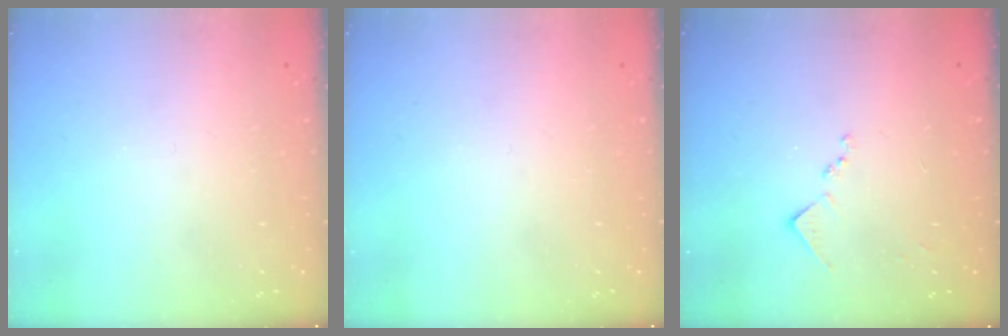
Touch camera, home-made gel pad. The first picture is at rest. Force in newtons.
{"total": 0.0}
{"total": 8.4, "press": 8.3, "slide": 0.8}